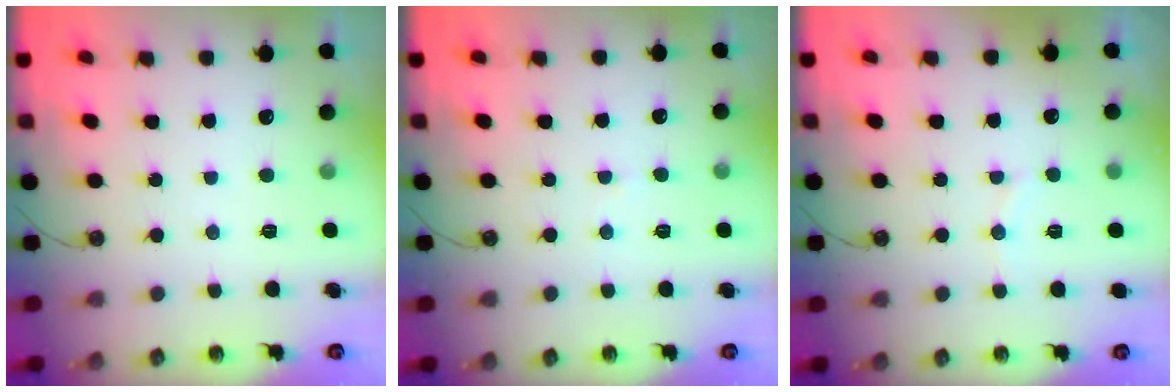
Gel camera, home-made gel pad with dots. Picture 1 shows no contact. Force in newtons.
{"total": 5.9, "press": 5.8, "slide": 0.6}
{"total": 3.8, "press": 3.6, "slide": 1.1}